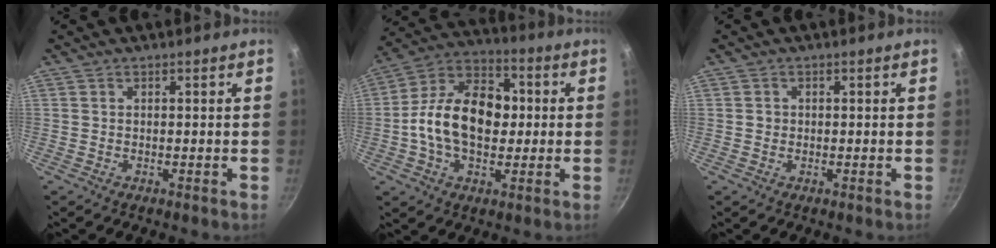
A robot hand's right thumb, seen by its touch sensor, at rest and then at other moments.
{"total": 17.4, "force": [-0.2, 11.6, 13.0], "torque": [-0.186, 0.031, -0.023]}
{"total": 1.1, "force": [0.0, 1.0, 0.3], "torque": [0.001, 0.003, -0.002]}